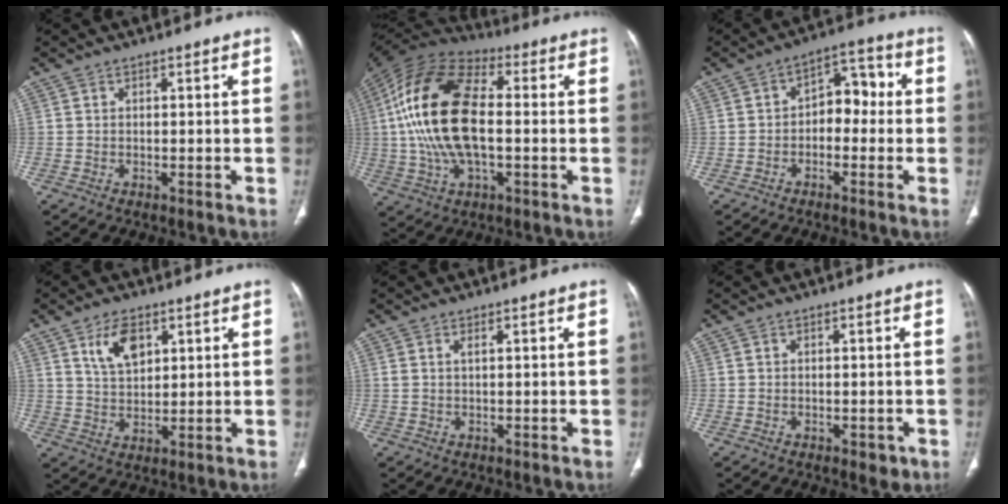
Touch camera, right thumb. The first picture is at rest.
{"total": 21.3, "force": [0.3, 10.7, 18.4], "torque": [-0.375, 0.019, 0.000]}
{"total": 7.4, "force": [-0.7, 5.0, 5.5], "torque": [-0.047, 0.038, -0.023]}
{"total": 7.4, "force": [3.5, 4.1, 5.0], "torque": [-0.077, -0.018, 0.072]}
{"total": 1.1, "force": [0.5, 0.4, 1.0], "torque": [-0.029, 0.008, 0.014]}
{"total": 1.9, "force": [-0.7, 1.3, 1.3], "torque": [-0.005, 0.000, -0.004]}